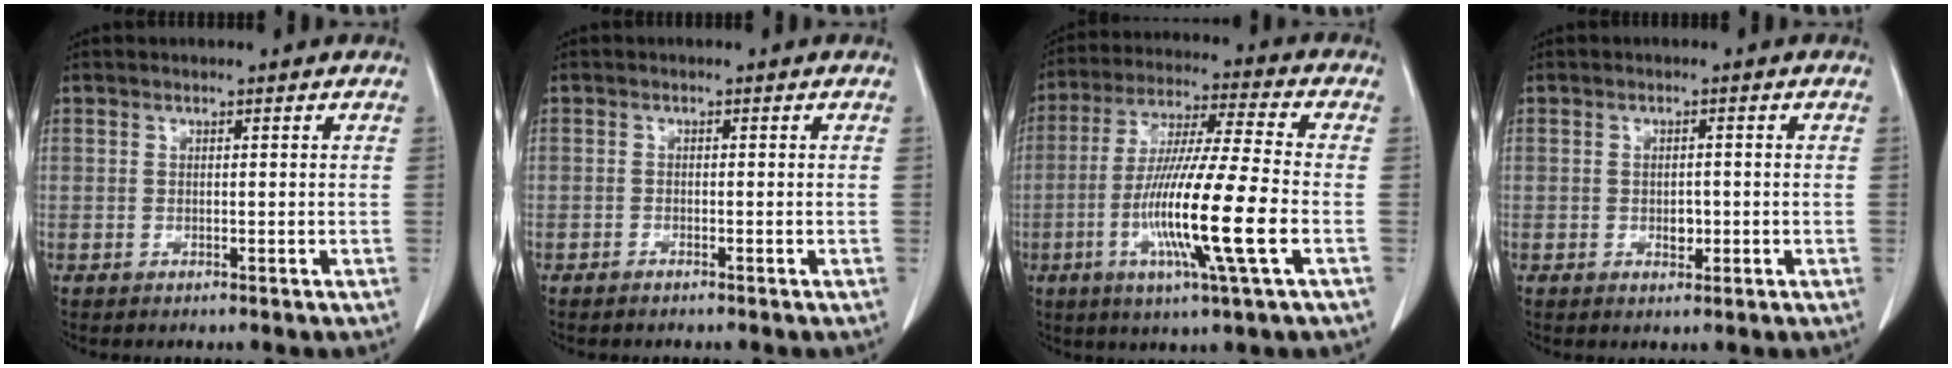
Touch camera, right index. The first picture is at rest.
{"total": 0.8, "force": [-0.7, 0.1, 0.3], "torque": [-0.008, -0.001, -0.012]}
{"total": 16.1, "force": [-4.2, -0.4, 15.5], "torque": [-0.302, -0.018, -0.081]}
{"total": 2.0, "force": [-0.3, 1.3, 1.5], "torque": [-0.024, 0.003, 0.002]}